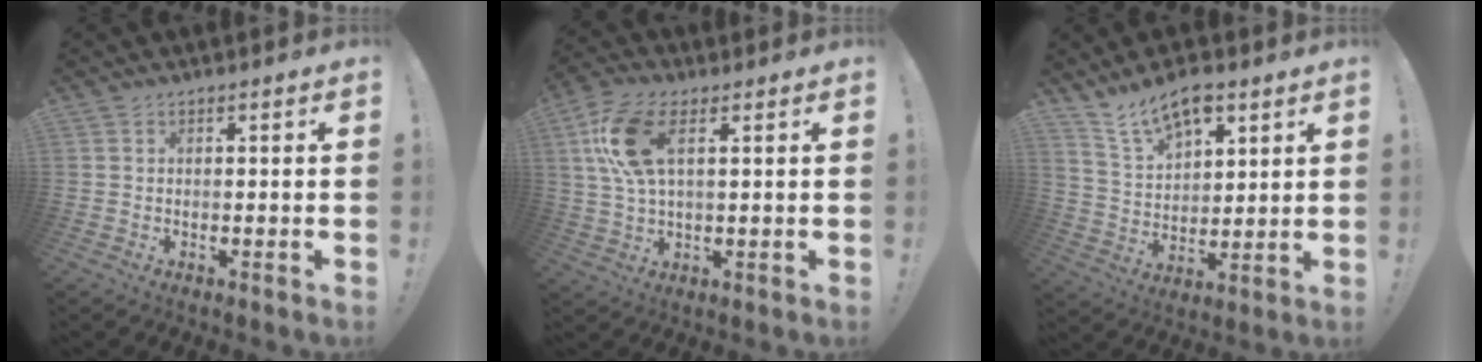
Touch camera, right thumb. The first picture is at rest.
{"total": 12.9, "force": [4.1, 6.3, 10.5], "torque": [-0.214, -0.003, 0.077]}
{"total": 12.0, "force": [8.5, 6.0, 5.9], "torque": [-0.100, -0.047, 0.157]}